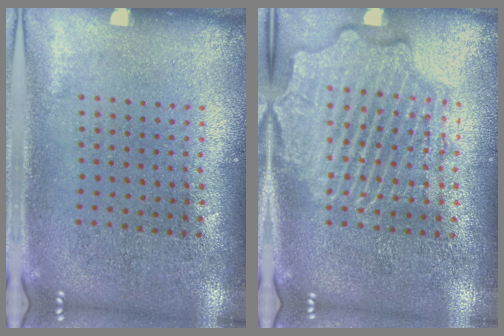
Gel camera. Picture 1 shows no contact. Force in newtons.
{"total": 4.1, "press": 4.1, "slide": 0.6}